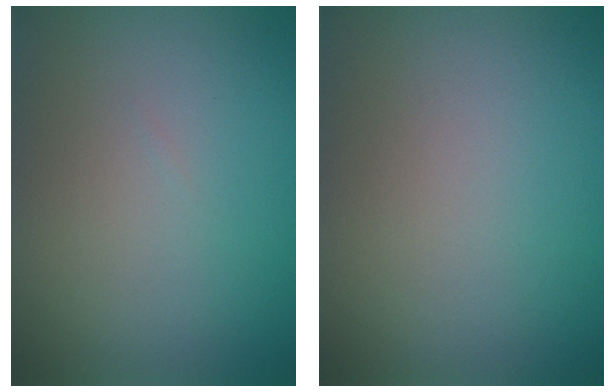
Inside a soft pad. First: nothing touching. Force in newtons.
{"total": 0.0}